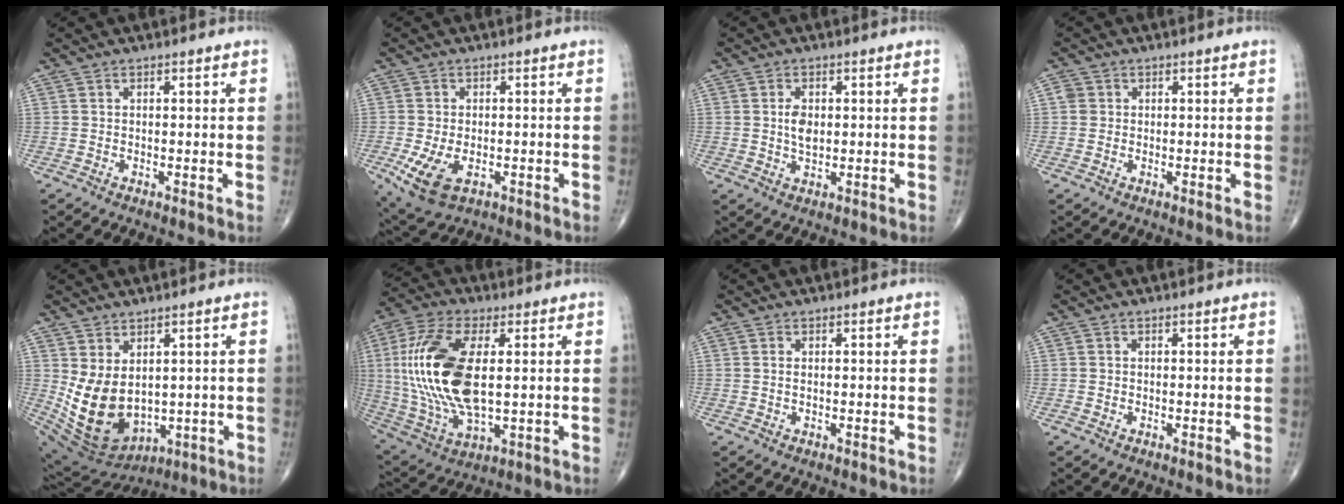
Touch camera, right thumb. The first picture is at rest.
{"total": 7.8, "force": [-2.4, 4.5, 5.8], "torque": [-0.115, -0.007, -0.034]}
{"total": 3.6, "force": [0.5, 2.1, 2.9], "torque": [-0.048, -0.005, 0.011]}
{"total": 1.7, "force": [0.3, 1.6, 0.4], "torque": [-0.001, 0.003, 0.003]}
{"total": 12.3, "force": [0.6, 8.2, 9.1], "torque": [-0.148, -0.022, 0.046]}
{"total": 21.6, "force": [2.1, 10.0, 19.0], "torque": [-0.409, -0.010, 0.042]}
{"total": 0.6, "force": [0.1, 0.2, 0.5], "torque": [-0.016, 0.002, 0.005]}
{"total": 0.0}